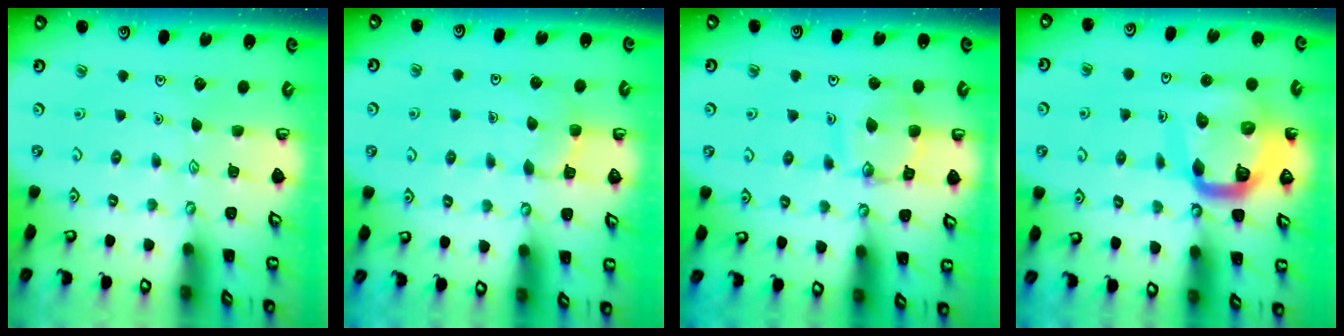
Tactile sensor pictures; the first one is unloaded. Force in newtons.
{"total": 3.9, "press": 3.9, "slide": 0.3}
{"total": 13.3, "press": 13.2, "slide": 1.2}
{"total": 13.6, "press": 13.5, "slide": 1.6}